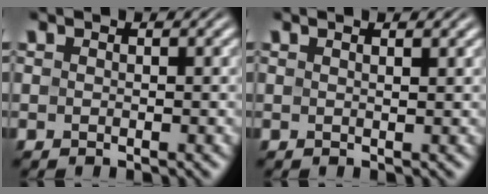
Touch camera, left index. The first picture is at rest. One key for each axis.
{"total": 2.0, "fx": 1.2, "fy": 0.7, "fz": 1.4, "tx": -0.006, "ty": 0.003, "tz": -0.002}